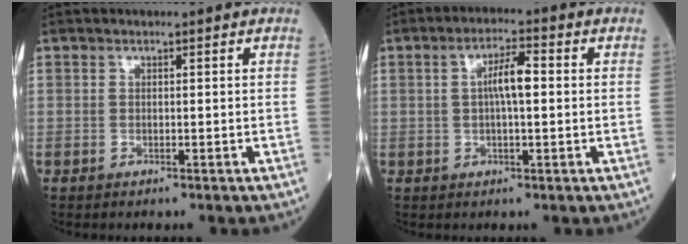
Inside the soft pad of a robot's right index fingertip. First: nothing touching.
{"total": 4.9, "force": [0.5, 1.0, 4.8], "torque": [-0.086, 0.012, 0.007]}